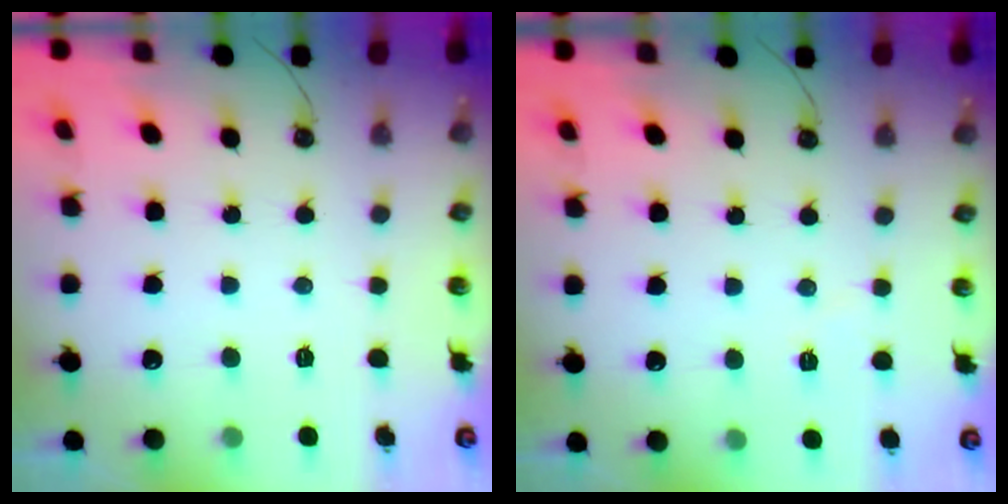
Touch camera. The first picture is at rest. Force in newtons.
{"total": 2.3, "press": 1.7, "slide": 1.6}